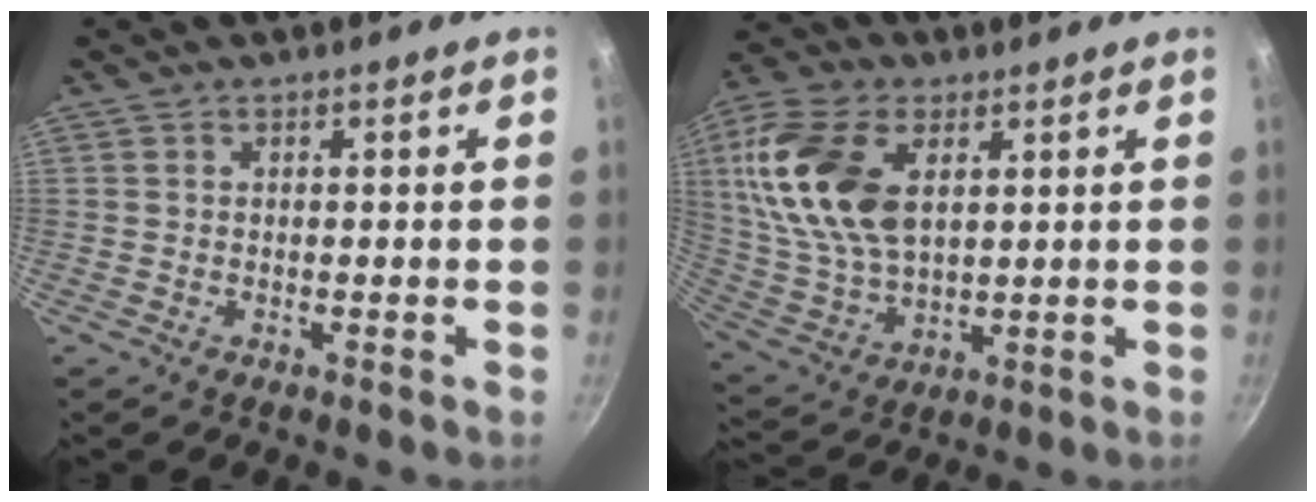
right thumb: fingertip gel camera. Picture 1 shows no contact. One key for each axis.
{"total": 19.3, "fx": 5.4, "fy": 11.6, "fz": 14.4, "tx": -0.277, "ty": -0.016, "tz": 0.109}